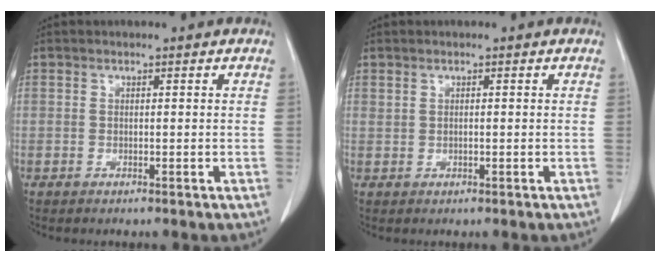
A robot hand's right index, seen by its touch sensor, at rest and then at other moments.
{"total": 0.8, "force": [0.2, 0.5, 0.6], "torque": [-0.019, 0.006, 0.007]}